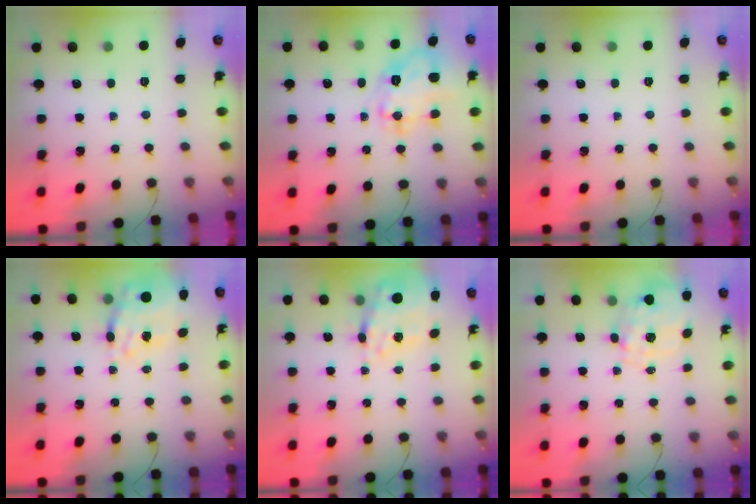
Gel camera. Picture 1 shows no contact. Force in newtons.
{"total": 16.2, "press": 16.2, "slide": 0.9}
{"total": 0.0}
{"total": 11.2, "press": 10.4, "slide": 4.3}
{"total": 16.3, "press": 15.9, "slide": 3.6}
{"total": 1.1, "press": 1.0, "slide": 0.5}